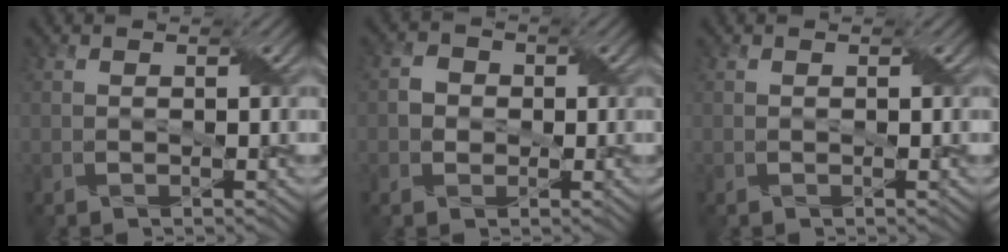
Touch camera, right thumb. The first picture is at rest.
{"total": 2.3, "force": [-0.2, 2.2, 0.7], "torque": [-0.017, 0.001, -0.007]}
{"total": 0.0}